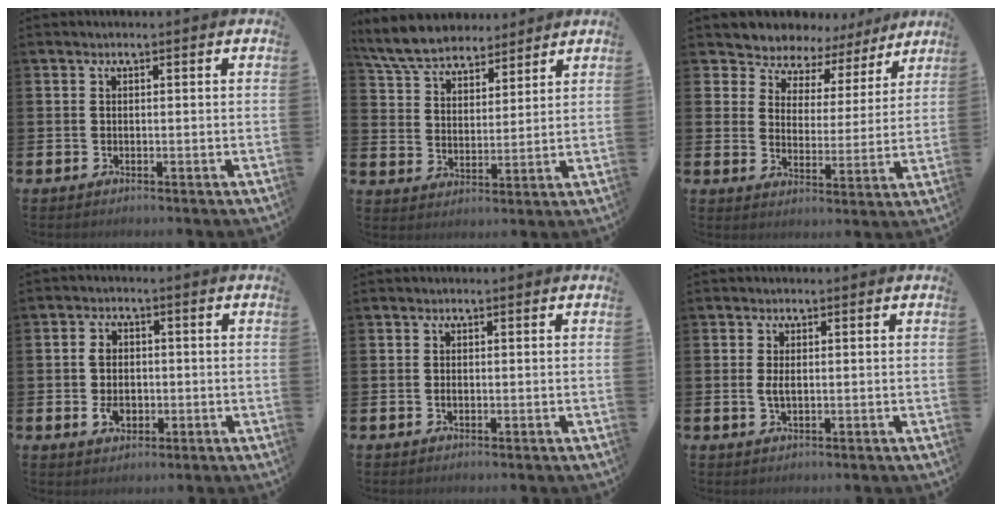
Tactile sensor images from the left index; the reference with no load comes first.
{"total": 7.4, "force": [6.9, 2.3, 1.5], "torque": [-0.060, -0.027, 0.128]}
{"total": 5.9, "force": [5.3, 2.7, -0.5], "torque": [-0.030, -0.040, 0.092]}
{"total": 4.2, "force": [-0.4, 3.2, 2.7], "torque": [-0.048, 0.001, -0.016]}
{"total": 0.6, "force": [-0.6, 0.1, -0.1], "torque": [-0.002, 0.003, -0.012]}
{"total": 1.7, "force": [0.2, 0.7, 1.5], "torque": [-0.022, 0.001, 0.001]}